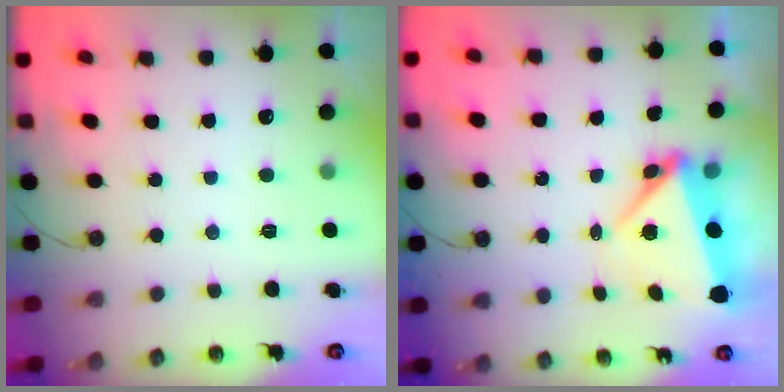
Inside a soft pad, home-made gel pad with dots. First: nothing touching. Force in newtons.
{"total": 6.2, "press": 5.9, "slide": 1.8}